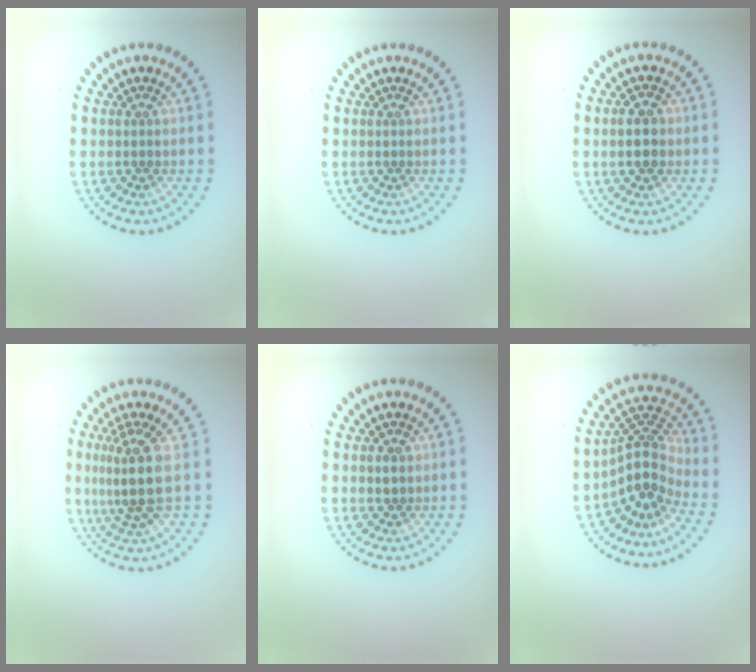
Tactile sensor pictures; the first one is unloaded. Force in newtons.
{"total": 0.0}
{"total": 2.5, "press": 2.5, "slide": 0.2}
{"total": 4.0, "press": 3.2, "slide": 2.5}
{"total": 0.7, "press": 0.6, "slide": 0.3}
{"total": 4.1, "press": 2.8, "slide": 2.9}